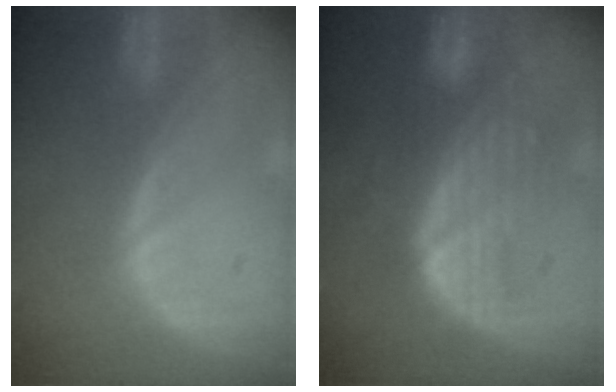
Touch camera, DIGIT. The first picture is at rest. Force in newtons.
{"total": 7.8, "press": 7.7, "slide": 1.4}